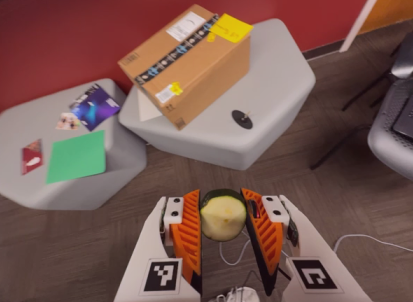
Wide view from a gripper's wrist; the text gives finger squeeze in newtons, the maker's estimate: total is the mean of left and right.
{"total": 12.2, "left": 12.4, "right": 12.1}